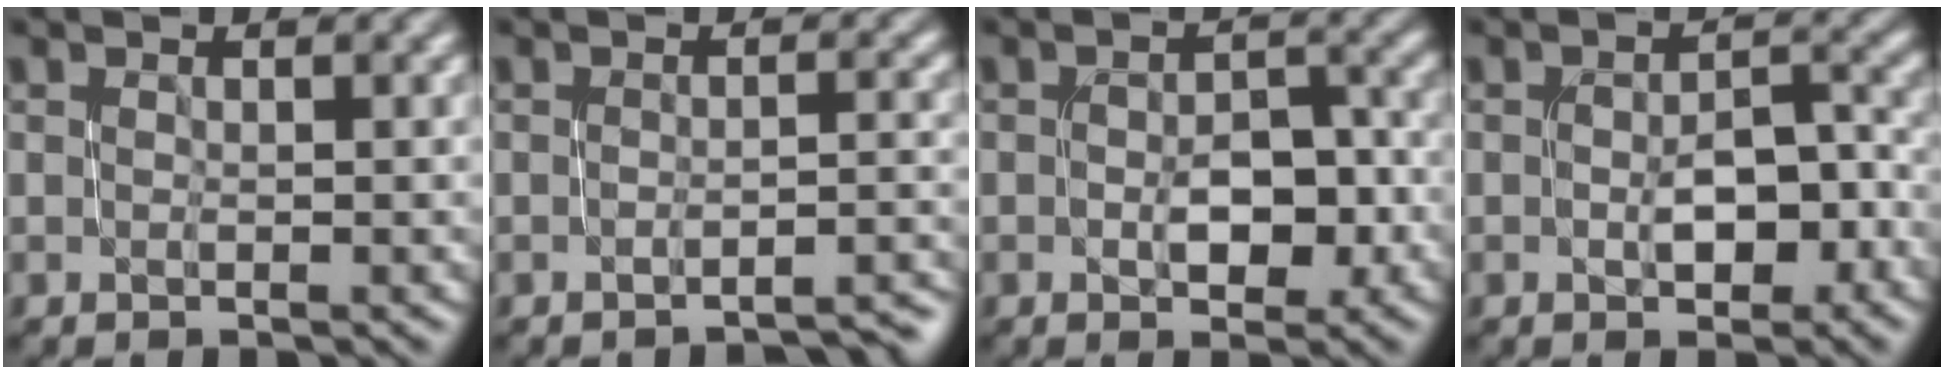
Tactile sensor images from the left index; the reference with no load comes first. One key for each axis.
{"total": 2.7, "fx": -2.4, "fy": 0.5, "fz": 1.2, "tx": -0.006, "ty": 0.006, "tz": -0.033}
{"total": 3.4, "fx": -0.9, "fy": 1.9, "fz": 2.7, "tx": -0.045, "ty": 0.003, "tz": -0.012}
{"total": 3.5, "fx": -1.1, "fy": 1.7, "fz": 2.8, "tx": -0.048, "ty": 0.005, "tz": -0.016}